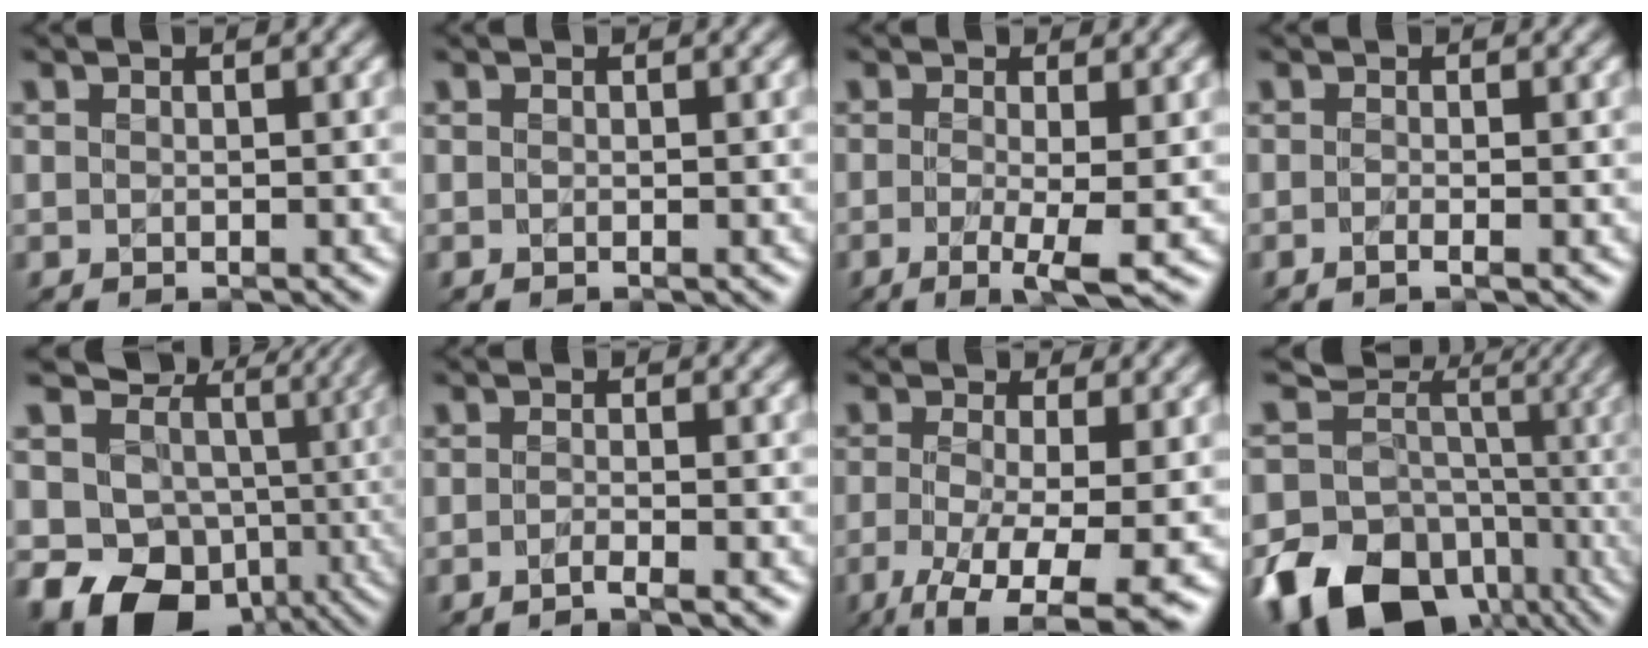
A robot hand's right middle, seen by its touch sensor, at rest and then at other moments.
{"total": 0.0}
{"total": 3.8, "force": [-0.9, 0.7, 3.6], "torque": [-0.069, -0.014, -0.015]}
{"total": 1.0, "force": [-0.4, 0.3, 0.9], "torque": [-0.015, -0.008, -0.009]}
{"total": 12.9, "force": [-0.2, 10.7, 7.2], "torque": [-0.135, -0.022, 0.014]}
{"total": 1.9, "force": [-1.1, 0.4, 1.5], "torque": [-0.011, -0.004, -0.030]}
{"total": 7.7, "force": [-3.5, 2.5, 6.5], "torque": [-0.125, -0.027, -0.058]}
{"total": 16.4, "force": [-4.3, 13.7, 7.9], "torque": [-0.166, -0.013, -0.051]}